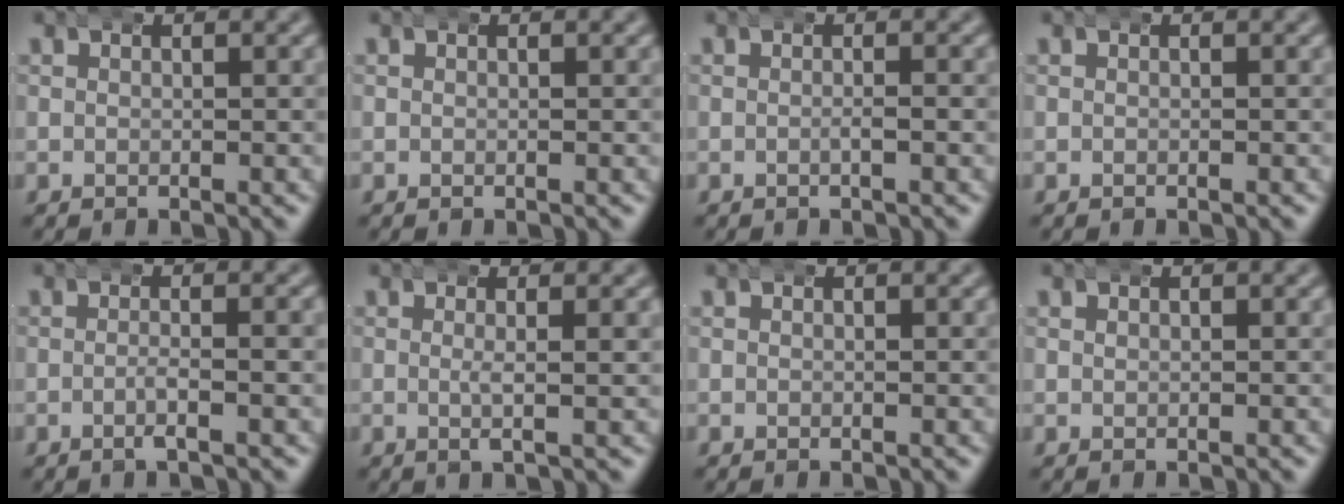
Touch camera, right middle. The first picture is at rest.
{"total": 0.0}
{"total": 0.8, "force": [-0.3, 0.2, 0.8], "torque": [-0.013, 0.004, -0.011]}
{"total": 0.0}
{"total": 1.9, "force": [-0.9, 0.2, 1.6], "torque": [-0.029, 0.001, -0.022]}
{"total": 2.2, "force": [0.4, 0.4, 2.2], "torque": [-0.038, 0.004, 0.000]}
{"total": 0.0}
{"total": 0.0}